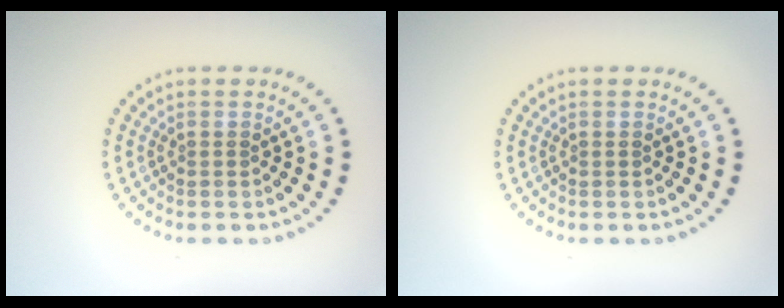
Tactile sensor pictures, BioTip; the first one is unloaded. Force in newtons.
{"total": 0.0}